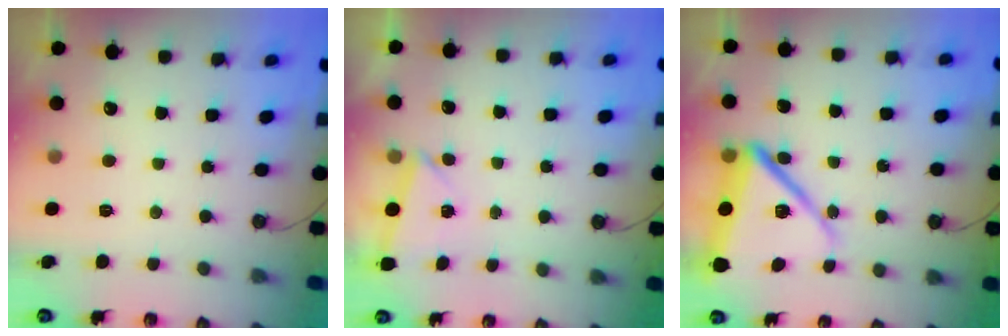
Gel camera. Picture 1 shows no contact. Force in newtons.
{"total": 2.5, "press": 2.4, "slide": 0.9}
{"total": 17.6, "press": 17.3, "slide": 3.5}